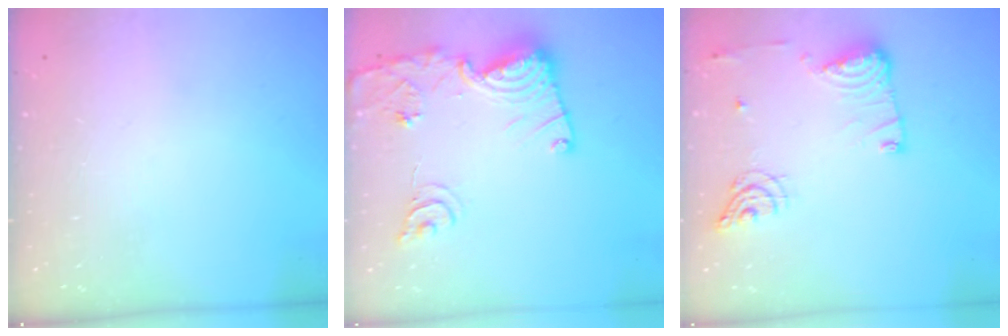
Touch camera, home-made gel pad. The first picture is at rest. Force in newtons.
{"total": 18.1, "press": 18.0, "slide": 2.0}
{"total": 13.4, "press": 13.4, "slide": 0.6}